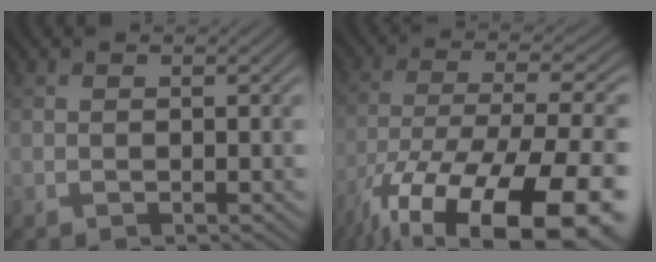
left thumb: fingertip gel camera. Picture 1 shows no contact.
{"total": 19.0, "force": [-12.0, 7.1, 12.9], "torque": [-0.216, -0.047, -0.169]}